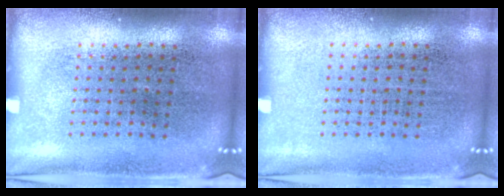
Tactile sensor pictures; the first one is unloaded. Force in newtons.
{"total": 0.0}